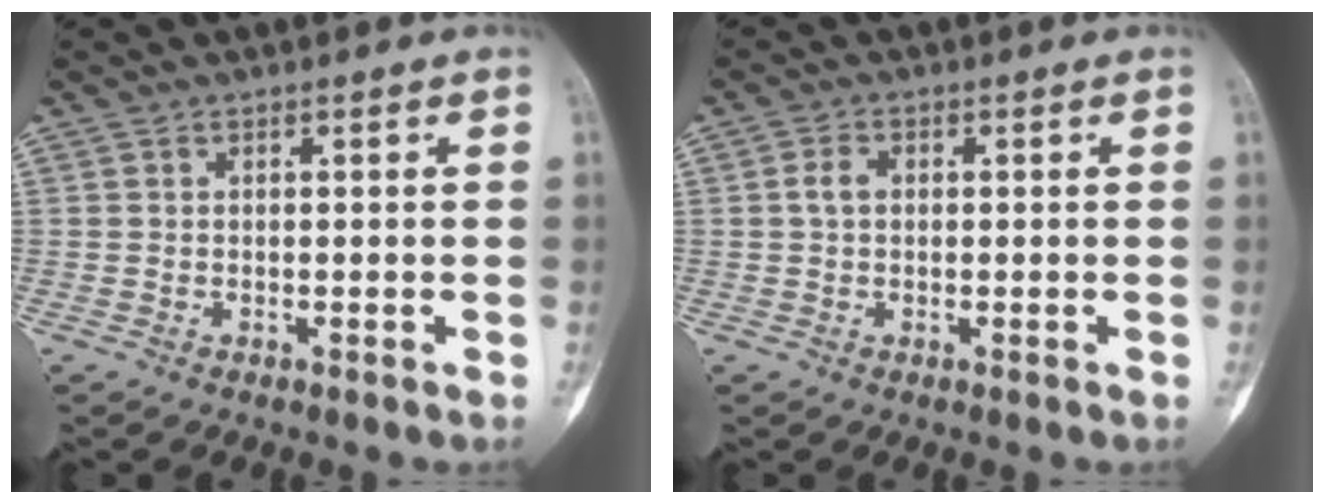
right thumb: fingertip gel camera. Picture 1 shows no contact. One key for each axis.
{"total": 2.4, "fx": 0.2, "fy": 1.7, "fz": 1.7, "tx": -0.034, "ty": 0.006, "tz": 0.002}